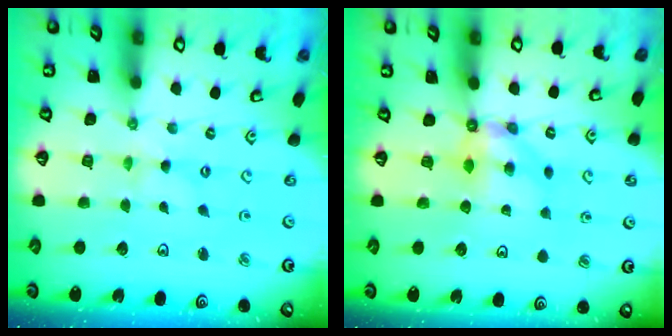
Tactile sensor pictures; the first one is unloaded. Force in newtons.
{"total": 6.1, "press": 6.1, "slide": 0.2}